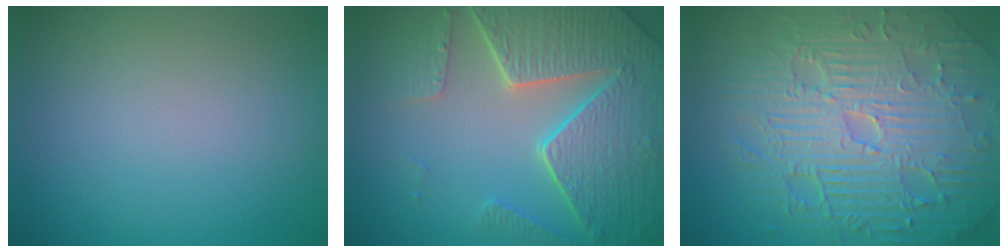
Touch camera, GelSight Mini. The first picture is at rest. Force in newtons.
{"total": 8.3, "press": 6.1, "slide": 5.6}
{"total": 11.6, "press": 7.5, "slide": 8.9}